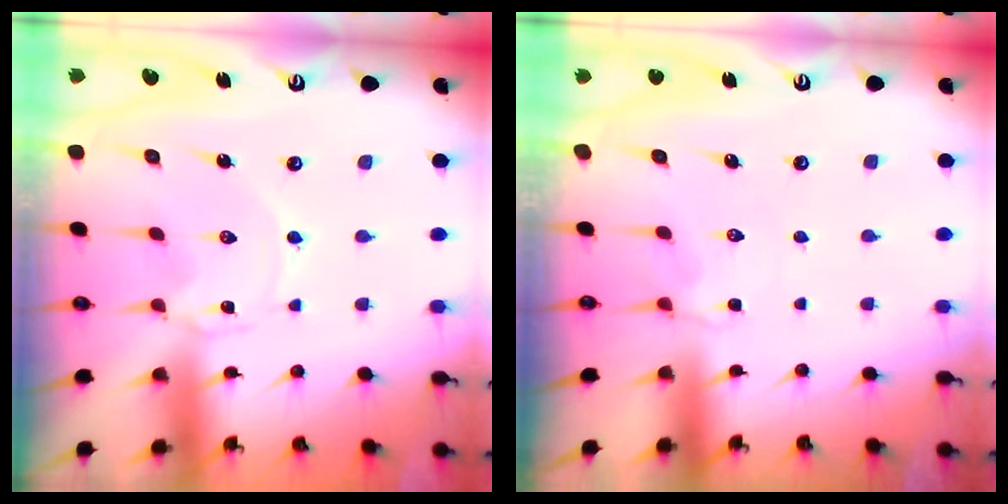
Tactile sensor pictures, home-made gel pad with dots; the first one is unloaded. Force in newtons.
{"total": 2.1, "press": 1.9, "slide": 0.9}